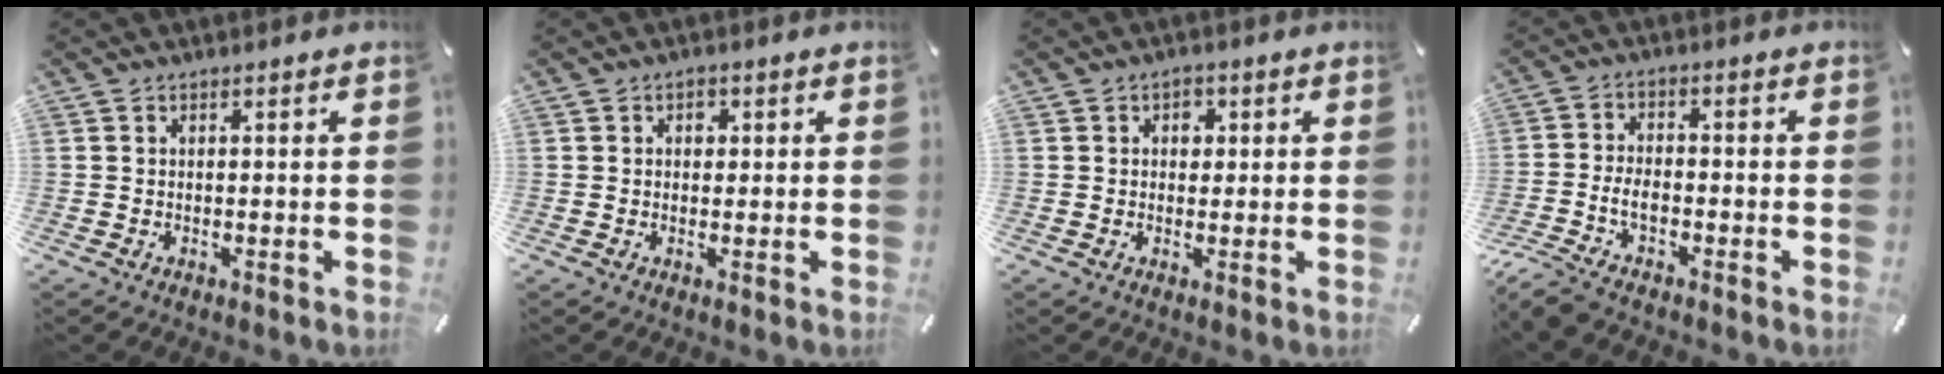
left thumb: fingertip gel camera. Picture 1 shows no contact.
{"total": 1.7, "force": [0.3, 1.5, 0.8], "torque": [0.005, -0.001, -0.002]}
{"total": 2.8, "force": [0.5, 2.3, 1.4], "torque": [-0.008, -0.001, 0.000]}
{"total": 5.8, "force": [-3.5, 2.7, 3.7], "torque": [-0.088, 0.009, -0.070]}